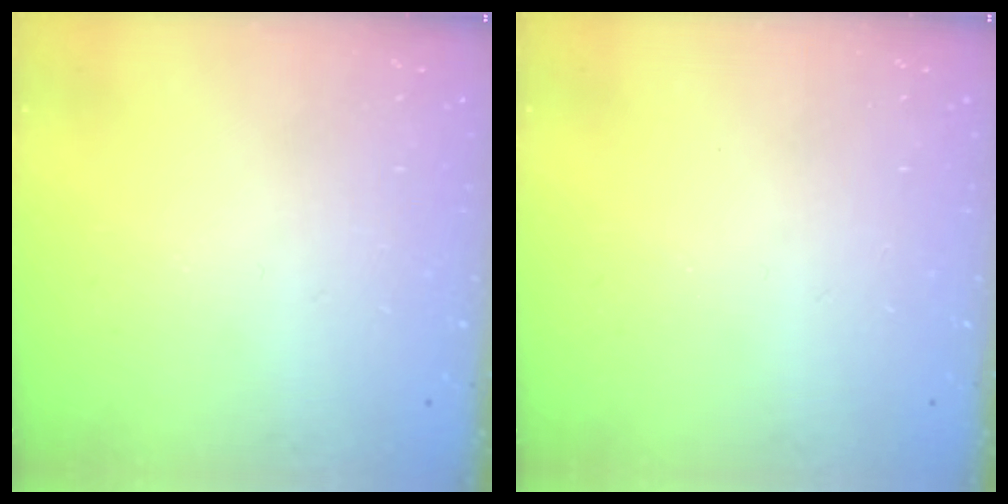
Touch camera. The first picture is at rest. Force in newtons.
{"total": 0.0}